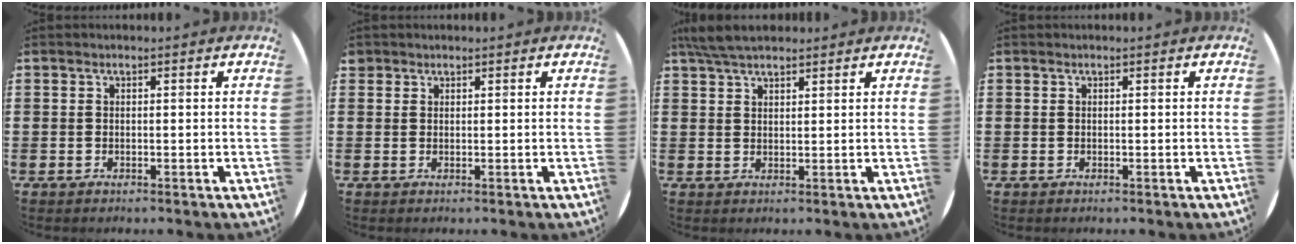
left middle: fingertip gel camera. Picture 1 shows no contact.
{"total": 0.9, "force": [0.8, 0.4, -0.1], "torque": [0.001, 0.003, 0.015]}
{"total": 5.1, "force": [4.5, 1.5, 2.0], "torque": [-0.050, -0.002, 0.085]}
{"total": 0.0}